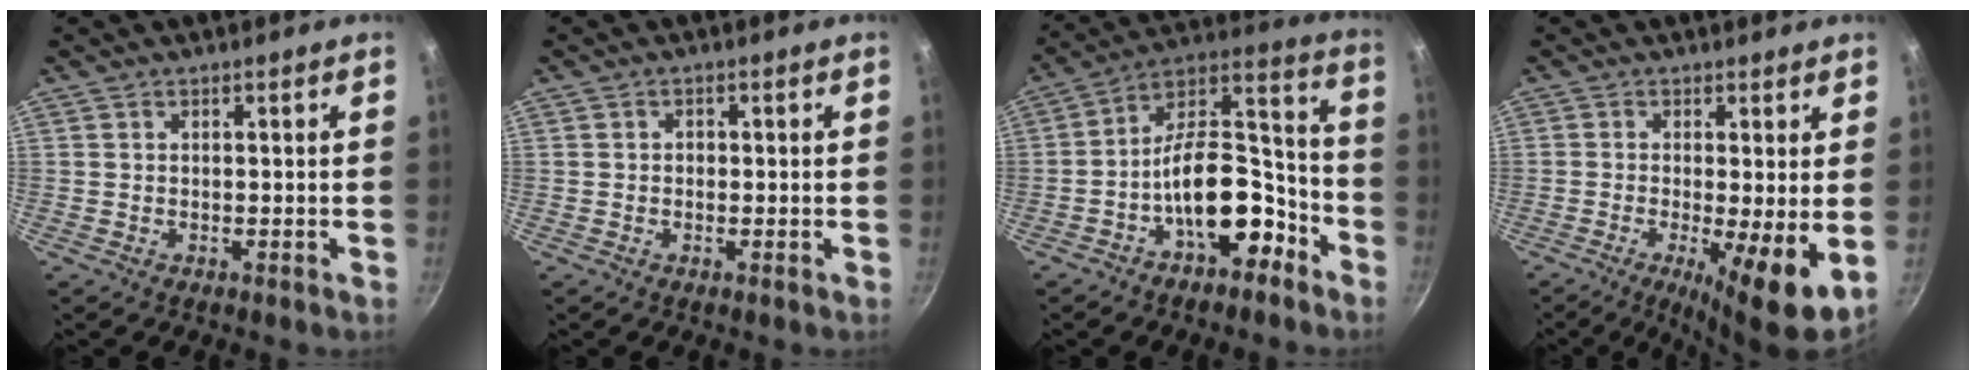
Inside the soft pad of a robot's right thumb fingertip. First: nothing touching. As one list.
[{"total": 0.9, "force": [-0.1, 0.8, 0.5], "torque": [-0.005, 0.004, -0.003]}, {"total": 16.4, "force": [-7.1, 8.6, 12.0], "torque": [-0.139, 0.093, -0.116]}, {"total": 8.6, "force": [-1.2, 1.6, 8.4], "torque": [-0.134, -0.013, -0.019]}]